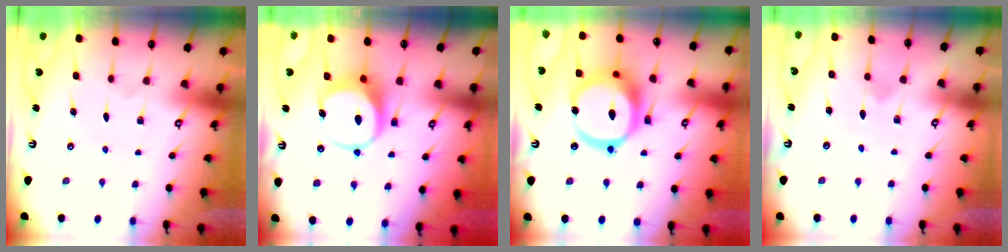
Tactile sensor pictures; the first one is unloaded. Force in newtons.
{"total": 8.5, "press": 8.4, "slide": 1.1}
{"total": 19.1, "press": 19.0, "slide": 2.1}
{"total": 1.9, "press": 1.9, "slide": 0.1}